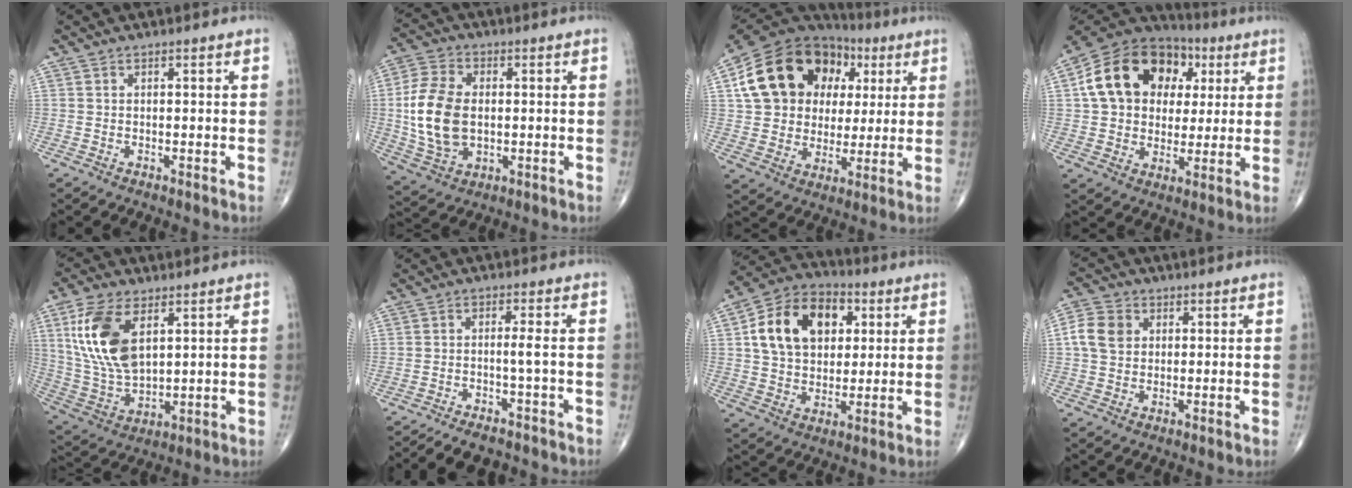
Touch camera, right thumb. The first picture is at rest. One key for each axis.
{"total": 13.8, "fx": 0.0, "fy": 8.9, "fz": 10.6, "tx": -0.211, "ty": 0.002, "tz": 0.004}
{"total": 21.6, "fx": 6.1, "fy": 16.8, "fz": 12.2, "tx": -0.192, "ty": 0.028, "tz": 0.111}
{"total": 19.2, "fx": 4.5, "fy": 14.6, "fz": 11.6, "tx": -0.179, "ty": 0.021, "tz": 0.073}
{"total": 15.5, "fx": 5.3, "fy": 8.2, "fz": 12.0, "tx": -0.240, "ty": -0.018, "tz": 0.113}
{"total": 8.0, "fx": -6.9, "fy": 1.8, "fz": 3.7, "tx": -0.057, "ty": 0.036, "tz": -0.103}
{"total": 17.0, "fx": 4.6, "fy": 11.8, "fz": 11.3, "tx": -0.168, "ty": 0.007, "tz": 0.074}
{"total": 6.7, "fx": 1.2, "fy": 5.4, "fz": 3.8, "tx": -0.069, "ty": 0.008, "tz": 0.017}